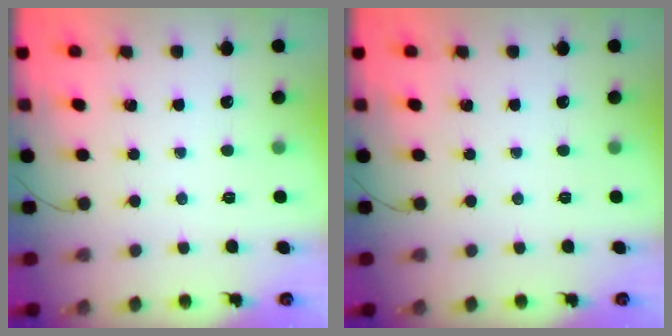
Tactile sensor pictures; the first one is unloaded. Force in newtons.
{"total": 0.0}